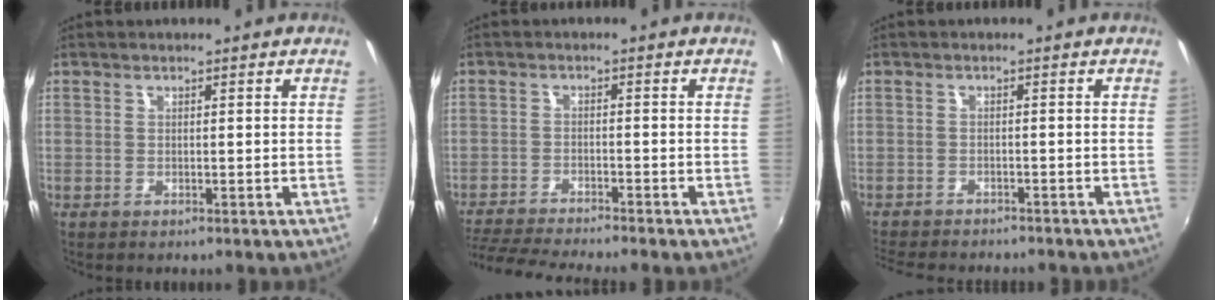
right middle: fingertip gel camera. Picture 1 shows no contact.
{"total": 9.8, "force": [-9.0, -0.3, 3.7], "torque": [-0.099, -0.021, -0.156]}
{"total": 9.0, "force": [-8.2, 2.0, 3.2], "torque": [-0.081, -0.018, -0.124]}